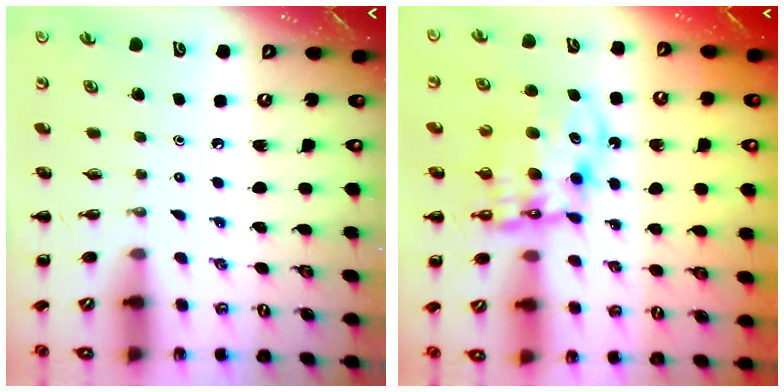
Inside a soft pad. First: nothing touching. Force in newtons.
{"total": 12.6, "press": 12.2, "slide": 3.1}